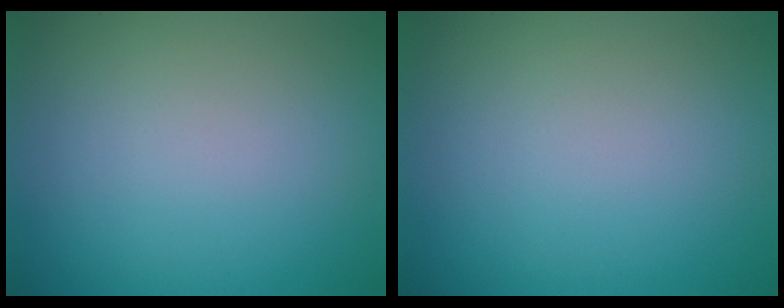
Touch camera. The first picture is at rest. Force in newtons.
{"total": 0.0}